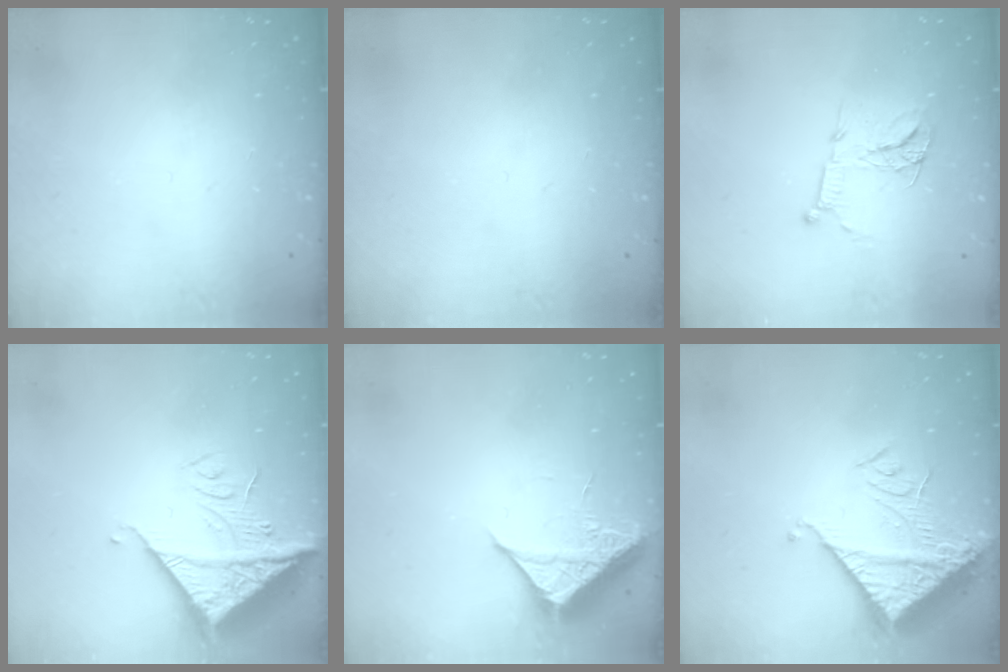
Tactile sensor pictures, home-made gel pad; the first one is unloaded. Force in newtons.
{"total": 0.0}
{"total": 13.9, "press": 13.9, "slide": 1.2}
{"total": 15.7, "press": 15.6, "slide": 1.8}
{"total": 6.4, "press": 6.4, "slide": 0.4}
{"total": 13.1, "press": 13.0, "slide": 1.7}